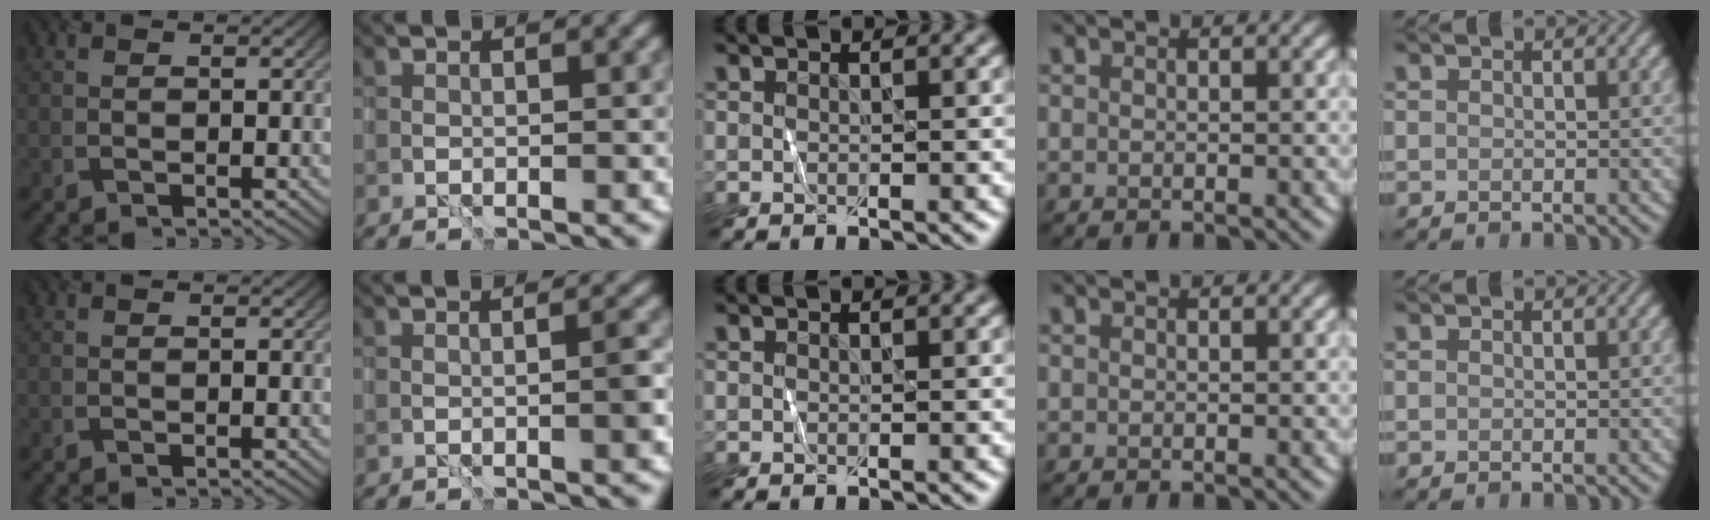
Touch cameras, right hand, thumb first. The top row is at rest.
{"index": {"total": 1.4, "force": [-0.1, -0.1, 1.4], "torque": [-0.021, 0.004, -0.004]}}